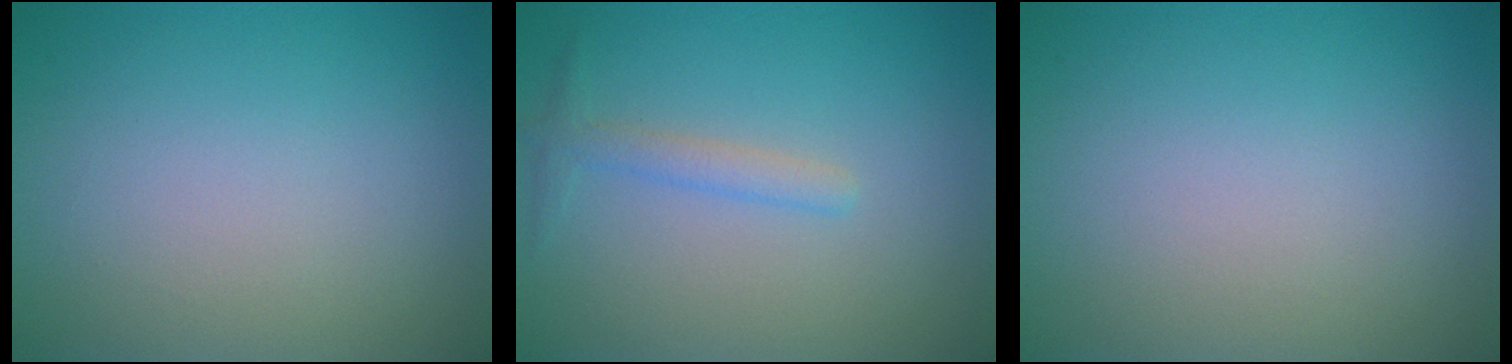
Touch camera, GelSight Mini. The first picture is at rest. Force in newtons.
{"total": 1.6, "press": 1.6, "slide": 0.1}
{"total": 0.0}